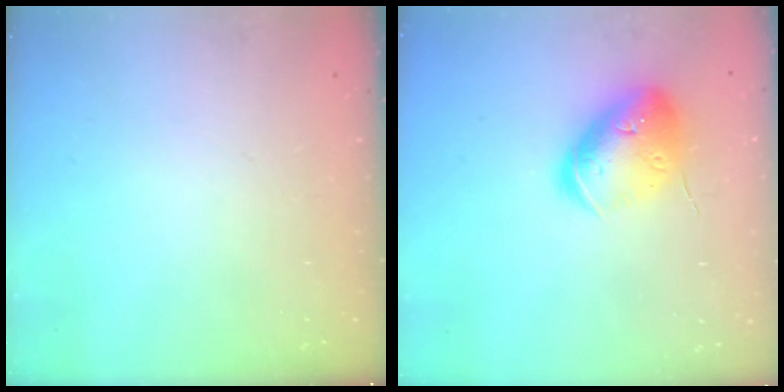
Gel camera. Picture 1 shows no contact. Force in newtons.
{"total": 16.9, "press": 16.8, "slide": 2.2}